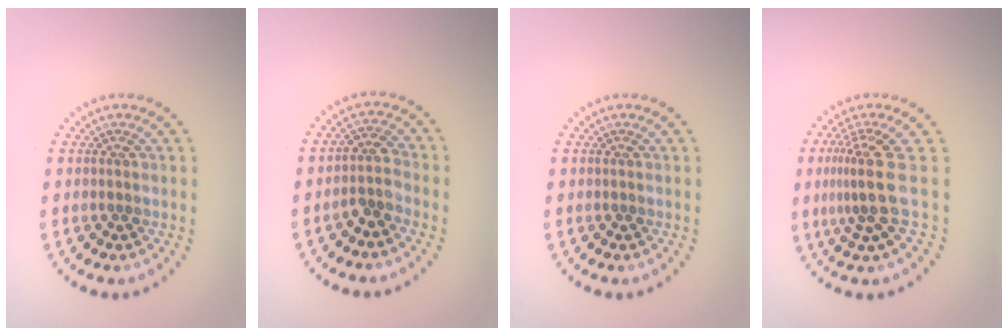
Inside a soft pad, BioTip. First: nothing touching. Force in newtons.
{"total": 2.0, "press": 1.6, "slide": 1.3}
{"total": 0.0}
{"total": 3.5, "press": 2.4, "slide": 2.5}